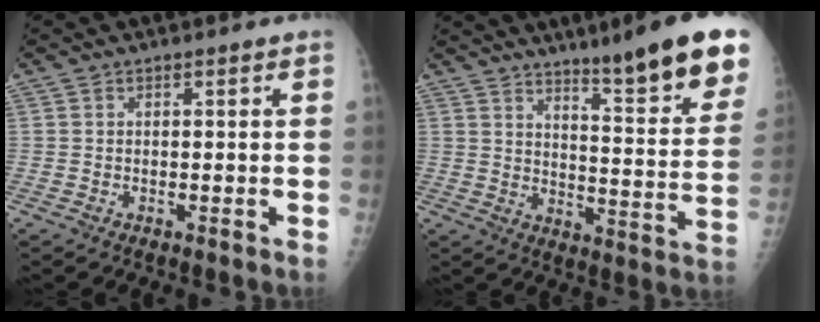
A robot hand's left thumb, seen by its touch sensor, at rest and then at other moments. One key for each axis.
{"total": 18.8, "fx": 12.6, "fy": 2.3, "fz": 13.8, "tx": -0.155, "ty": -0.076, "tz": 0.177}